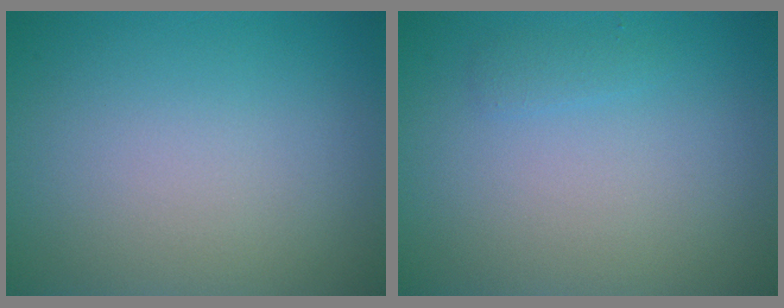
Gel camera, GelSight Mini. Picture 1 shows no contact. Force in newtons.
{"total": 0.7, "press": 0.7, "slide": 0.1}